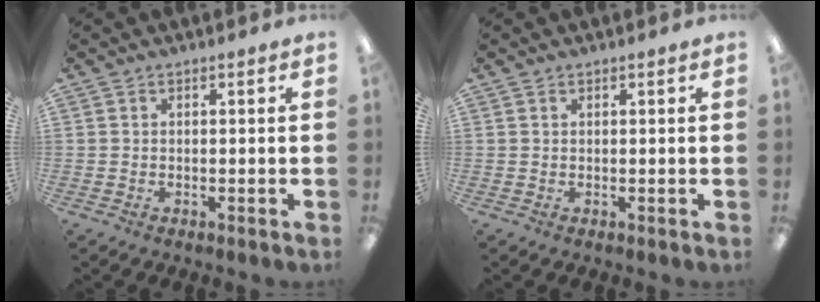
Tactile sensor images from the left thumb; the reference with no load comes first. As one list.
[{"total": 0.5, "force": [0.4, 0.3, 0.1], "torque": [-0.001, 0.002, 0.008]}]